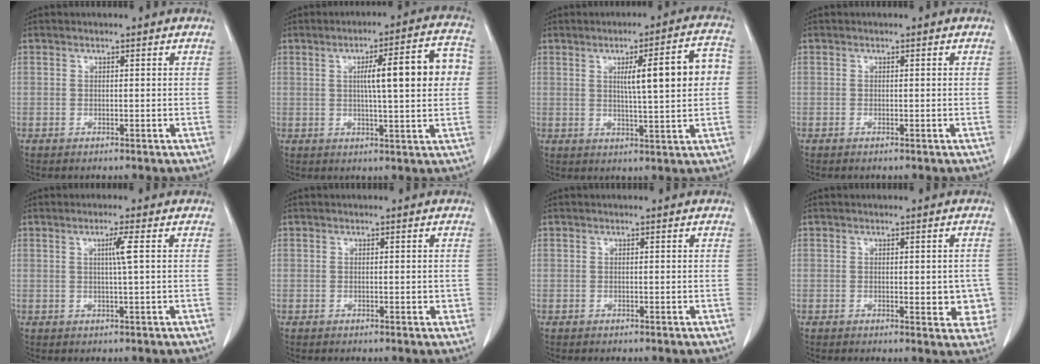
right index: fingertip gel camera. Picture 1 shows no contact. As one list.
[{"total": 11.8, "force": [1.6, 1.3, 11.6], "torque": [-0.154, 0.027, 0.021]}, {"total": 10.7, "force": [1.4, 0.9, 10.5], "torque": [-0.146, 0.019, 0.022]}, {"total": 0.0}, {"total": 2.7, "force": [0.6, -0.6, 2.5], "torque": [-0.045, -0.003, 0.011]}, {"total": 1.2, "force": [-0.1, 0.5, 1.1], "torque": [-0.013, -0.001, 0.000]}, {"total": 0.0}, {"total": 4.9, "force": [-0.6, 2.1, 4.3], "torque": [-0.032, -0.004, -0.006]}]